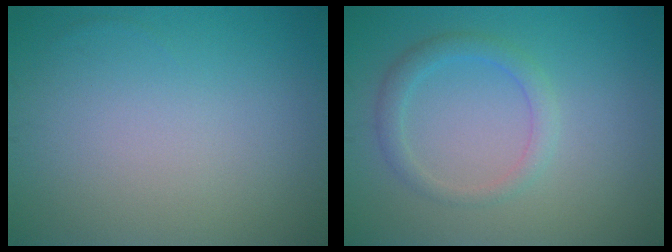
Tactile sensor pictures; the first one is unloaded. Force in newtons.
{"total": 2.3, "press": 2.3, "slide": 0.2}